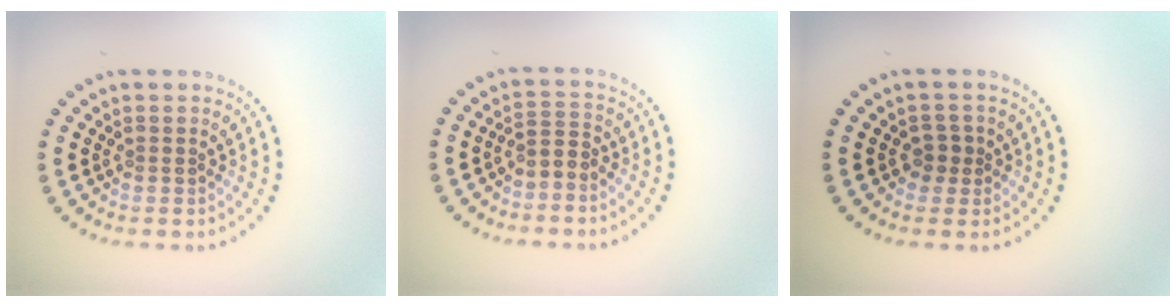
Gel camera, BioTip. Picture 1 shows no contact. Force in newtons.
{"total": 2.1, "press": 1.5, "slide": 1.4}
{"total": 1.3, "press": 1.1, "slide": 0.7}